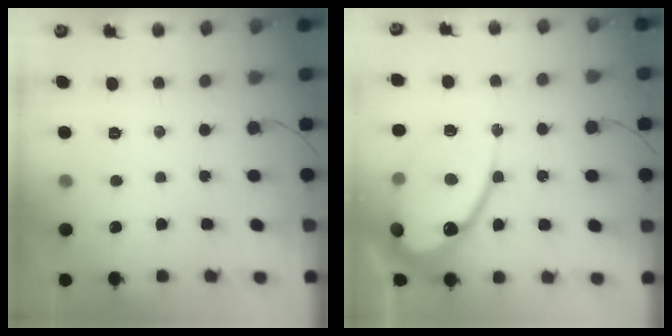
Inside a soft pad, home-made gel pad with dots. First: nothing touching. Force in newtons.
{"total": 16.8, "press": 16.8, "slide": 1.0}